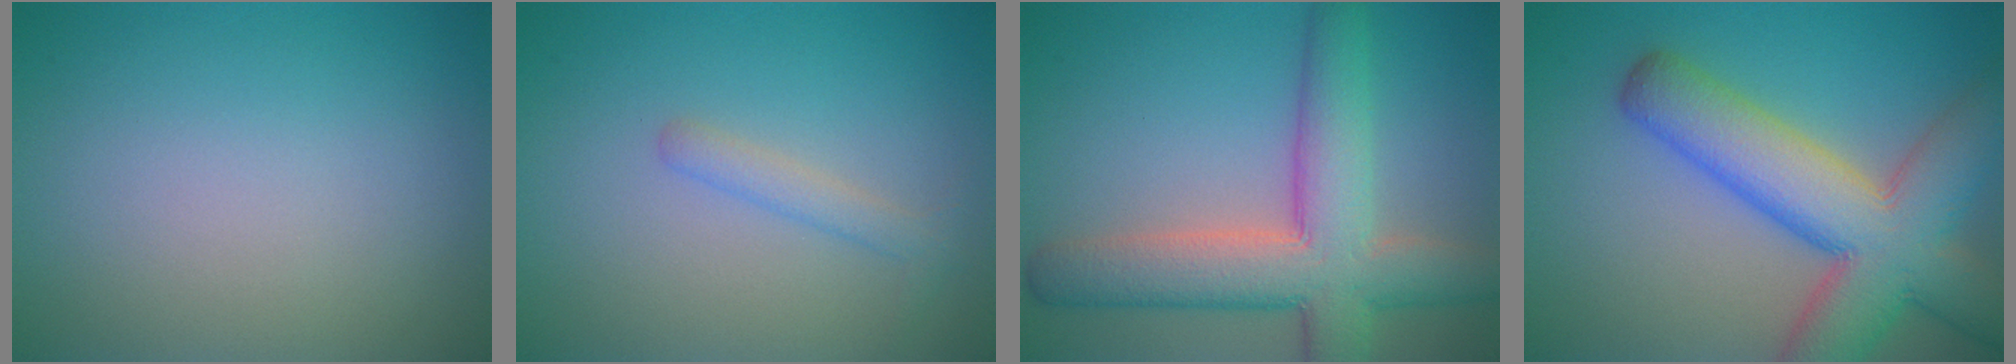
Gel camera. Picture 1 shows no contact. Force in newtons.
{"total": 1.6, "press": 1.6, "slide": 0.0}
{"total": 8.6, "press": 8.6, "slide": 0.5}
{"total": 10.5, "press": 10.5, "slide": 0.4}